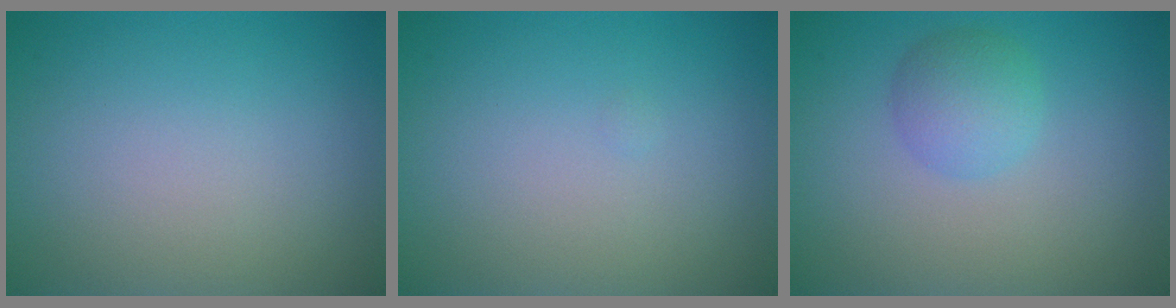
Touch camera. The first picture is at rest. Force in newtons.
{"total": 0.0}
{"total": 2.7, "press": 2.7, "slide": 0.1}